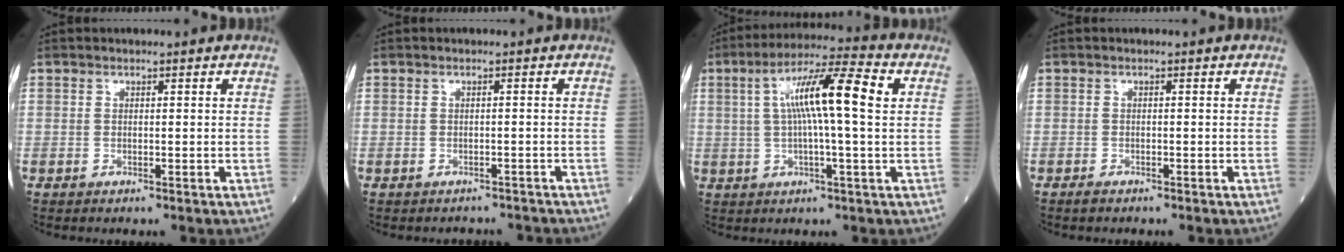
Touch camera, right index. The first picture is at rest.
{"total": 2.9, "force": [-2.7, 0.9, 0.1], "torque": [0.004, 0.003, -0.033]}
{"total": 12.0, "force": [2.3, 0.5, 11.8], "torque": [-0.208, 0.025, 0.034]}
{"total": 0.9, "force": [-0.8, 0.2, 0.3], "torque": [-0.013, -0.002, -0.014]}